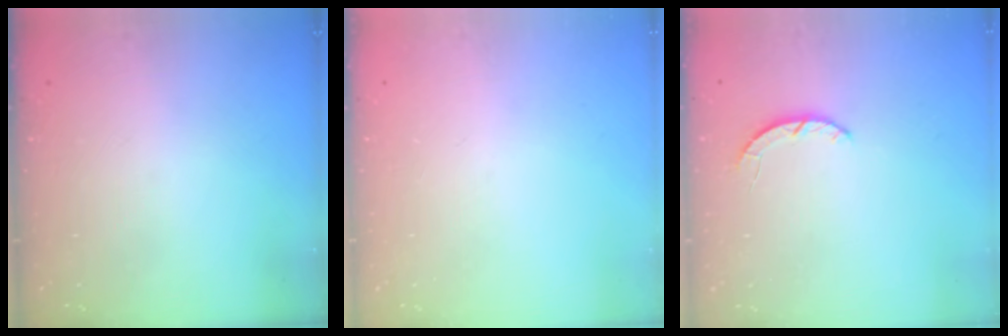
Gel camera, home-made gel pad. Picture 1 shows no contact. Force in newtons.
{"total": 0.0}
{"total": 2.2, "press": 2.2, "slide": 0.3}